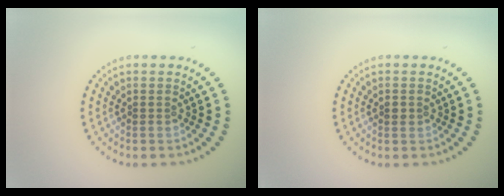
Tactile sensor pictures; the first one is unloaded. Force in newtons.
{"total": 0.9, "press": 0.9, "slide": 0.0}